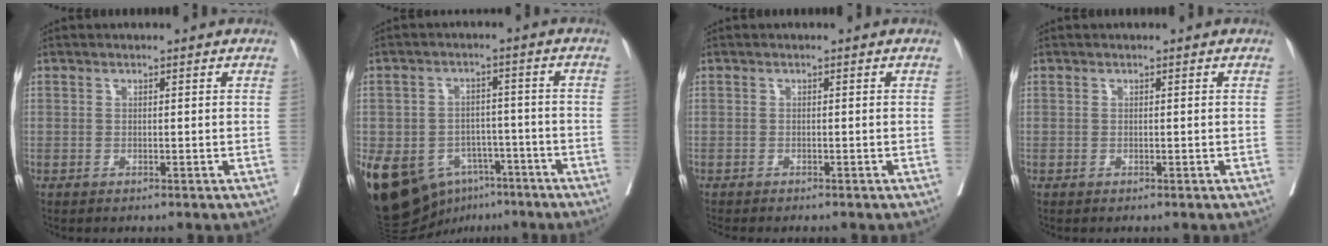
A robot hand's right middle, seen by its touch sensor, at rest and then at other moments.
{"total": 16.1, "force": [-8.6, 11.1, 8.0], "torque": [-0.169, 0.010, -0.122]}
{"total": 2.7, "force": [-2.4, 0.0, 1.2], "torque": [-0.011, -0.003, -0.032]}
{"total": 0.0}